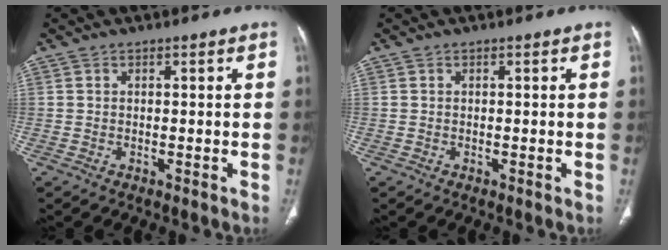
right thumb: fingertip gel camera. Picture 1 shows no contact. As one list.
[{"total": 0.0}]